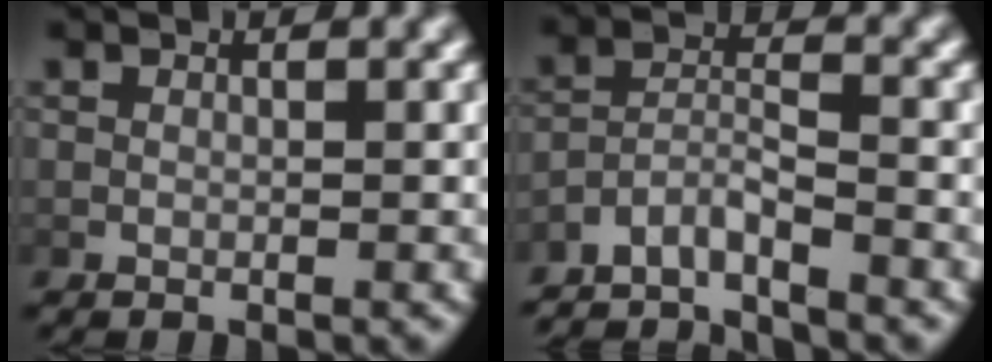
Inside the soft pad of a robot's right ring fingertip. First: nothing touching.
{"total": 6.7, "force": [-6.1, 2.4, 1.6], "torque": [-0.029, -0.021, -0.099]}